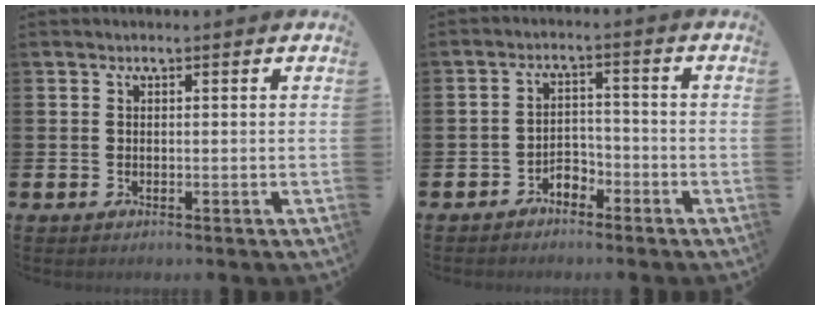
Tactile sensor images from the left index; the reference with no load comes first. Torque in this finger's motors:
{"motor_torque": [-0.14, 0.22, 0.05, 0.03]}